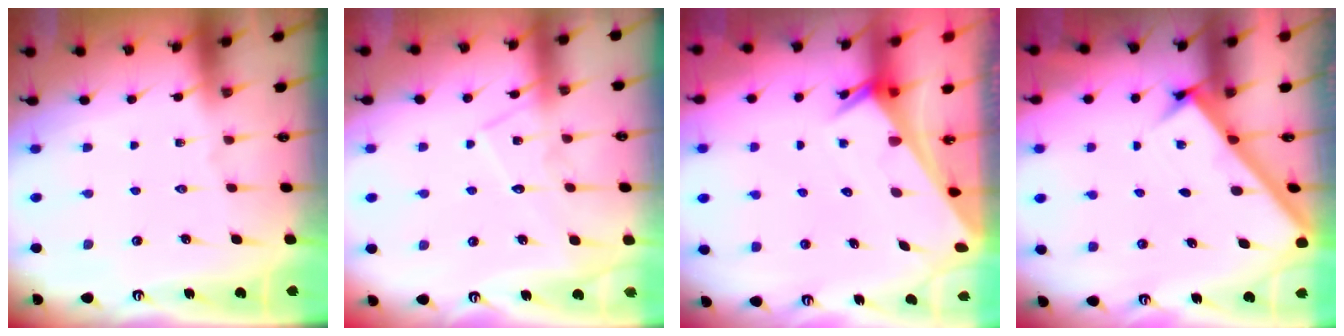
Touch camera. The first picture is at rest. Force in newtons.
{"total": 9.2, "press": 9.1, "slide": 0.7}
{"total": 2.6, "press": 2.6, "slide": 0.1}
{"total": 2.4, "press": 2.4, "slide": 0.3}